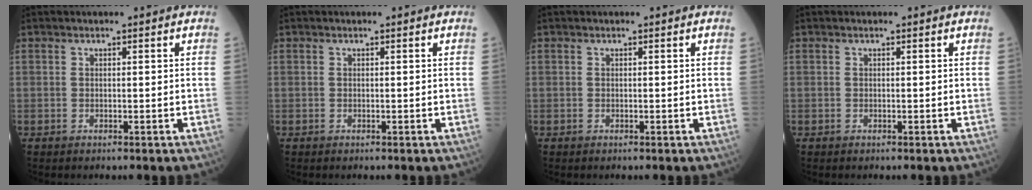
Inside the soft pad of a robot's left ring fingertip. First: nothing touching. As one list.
[{"total": 0.0}, {"total": 0.0}, {"total": 0.0}]